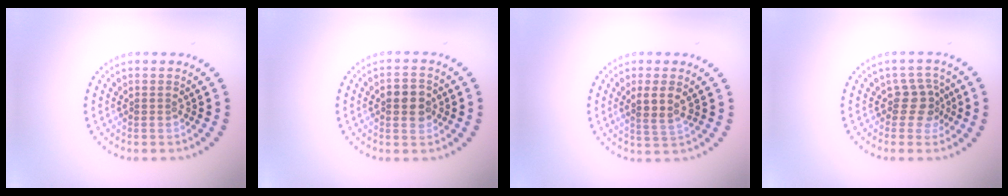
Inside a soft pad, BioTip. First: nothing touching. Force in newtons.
{"total": 2.8, "press": 2.7, "slide": 0.3}
{"total": 2.3, "press": 2.1, "slide": 1.1}
{"total": 2.5, "press": 1.9, "slide": 1.6}